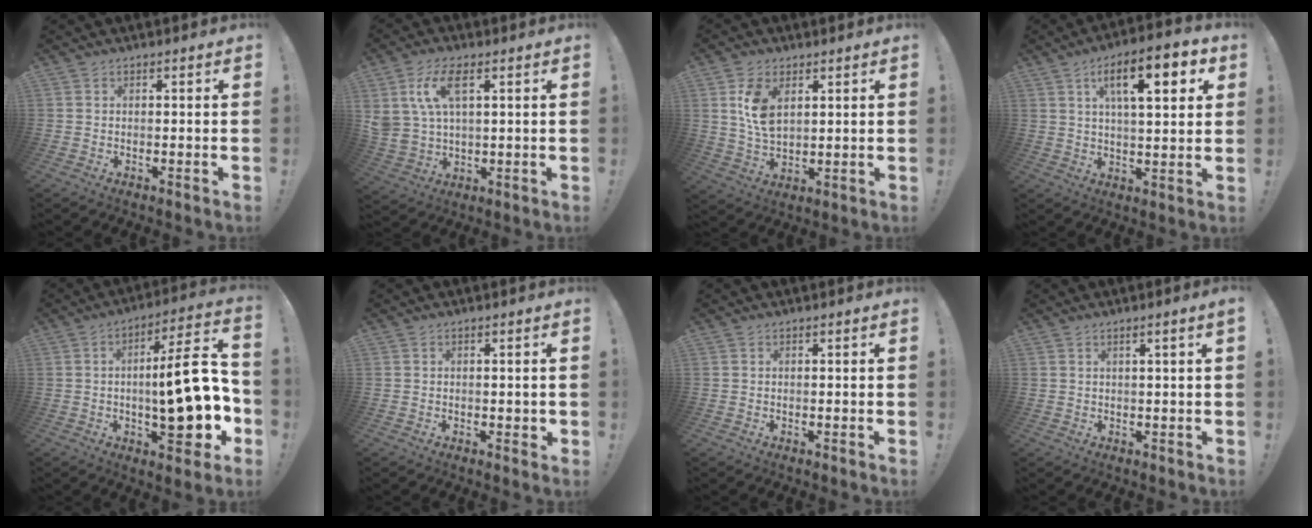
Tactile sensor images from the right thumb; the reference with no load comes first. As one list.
[{"total": 11.0, "force": [4.7, 5.8, 8.1], "torque": [-0.176, -0.003, 0.089]}, {"total": 8.9, "force": [3.7, 5.3, 6.1], "torque": [-0.101, -0.014, 0.067]}, {"total": 14.6, "force": [5.4, 5.0, 12.7], "torque": [-0.194, -0.001, 0.078]}, {"total": 19.9, "force": [-2.2, 6.5, 18.6], "torque": [-0.243, 0.006, -0.034]}, {"total": 1.2, "force": [0.0, 0.7, 0.9], "torque": [-0.013, 0.004, -0.001]}, {"total": 0.0}, {"total": 2.1, "force": [0.7, -0.4, 1.9], "torque": [-0.042, 0.001, 0.012]}]